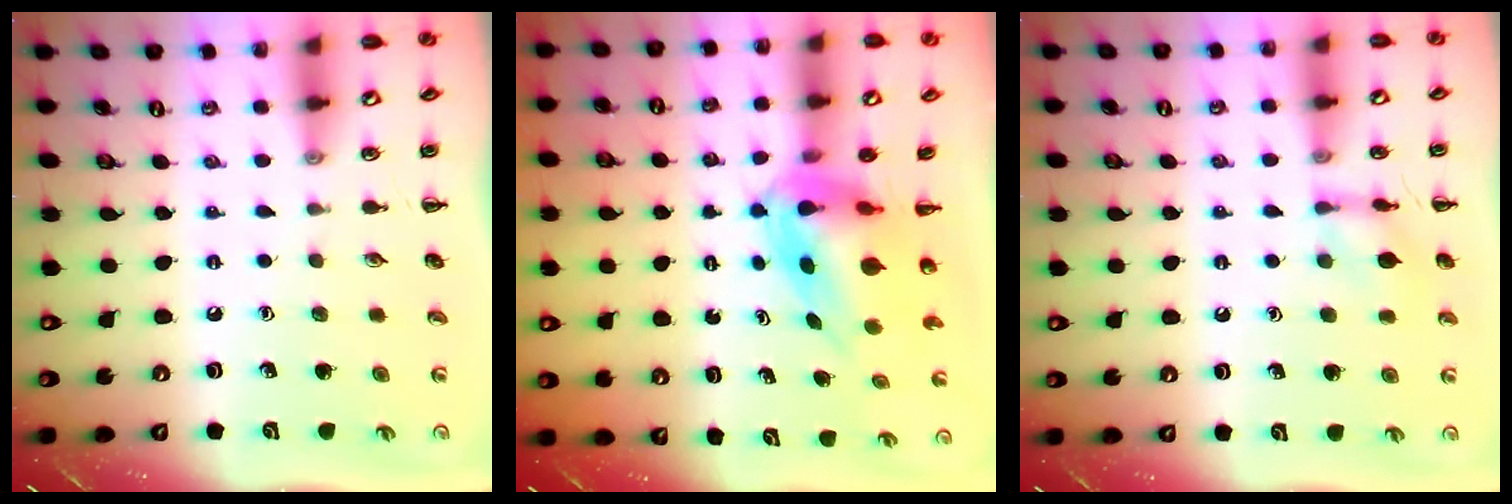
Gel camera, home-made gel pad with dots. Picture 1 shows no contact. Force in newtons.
{"total": 6.4, "press": 6.1, "slide": 1.9}
{"total": 9.6, "press": 9.6, "slide": 0.5}